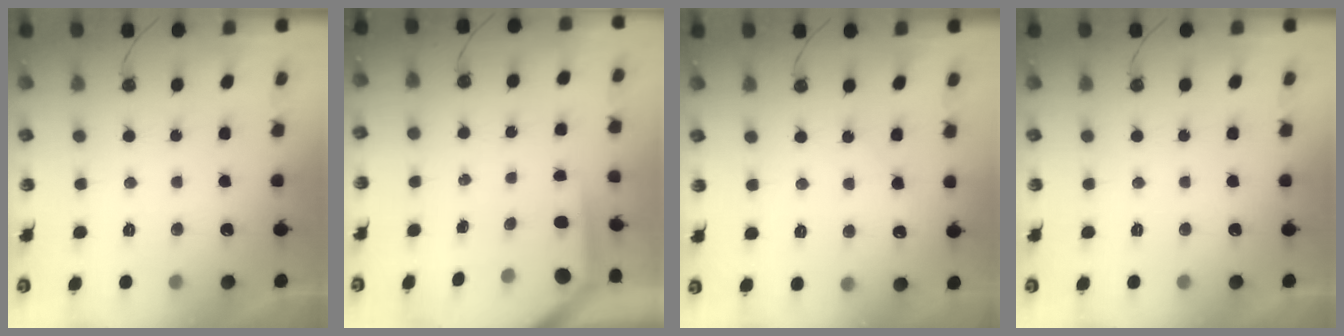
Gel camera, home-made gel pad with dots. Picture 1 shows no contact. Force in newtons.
{"total": 3.9, "press": 3.9, "slide": 0.2}
{"total": 4.8, "press": 4.7, "slide": 0.7}
{"total": 0.0}